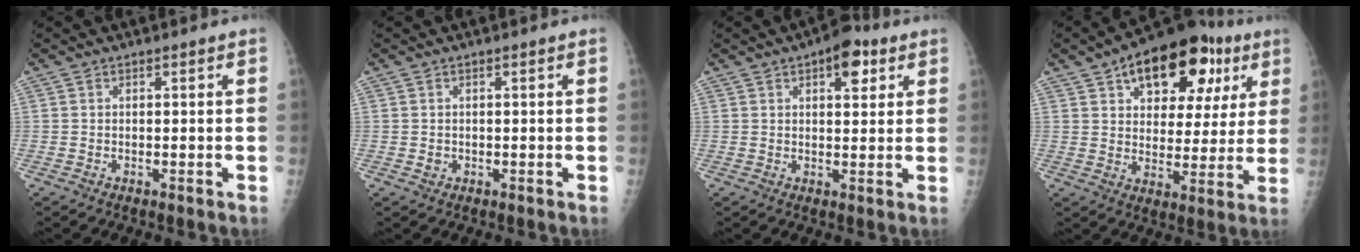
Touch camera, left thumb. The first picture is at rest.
{"total": 0.9, "force": [0.0, 0.9, 0.3], "torque": [-0.003, 0.000, 0.003]}
{"total": 7.0, "force": [3.5, 3.4, 5.0], "torque": [-0.043, -0.009, 0.041]}
{"total": 20.6, "force": [10.0, 11.2, 14.1], "torque": [-0.157, -0.002, 0.143]}